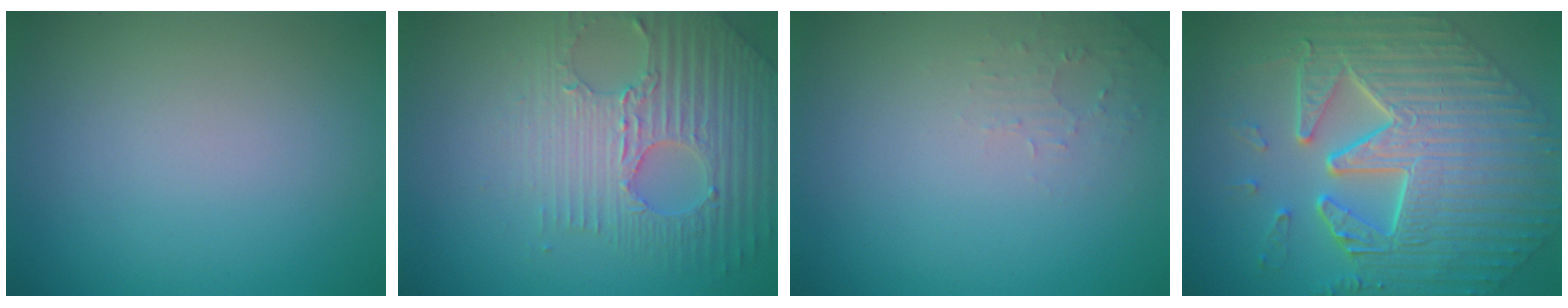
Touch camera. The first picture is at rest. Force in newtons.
{"total": 5.4, "press": 4.6, "slide": 2.9}
{"total": 1.3, "press": 1.2, "slide": 0.3}
{"total": 10.4, "press": 7.4, "slide": 7.3}